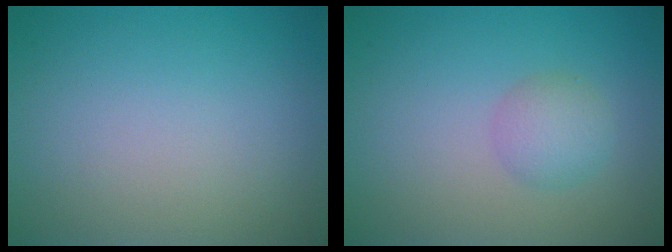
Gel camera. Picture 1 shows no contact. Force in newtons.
{"total": 2.2, "press": 2.2, "slide": 0.1}